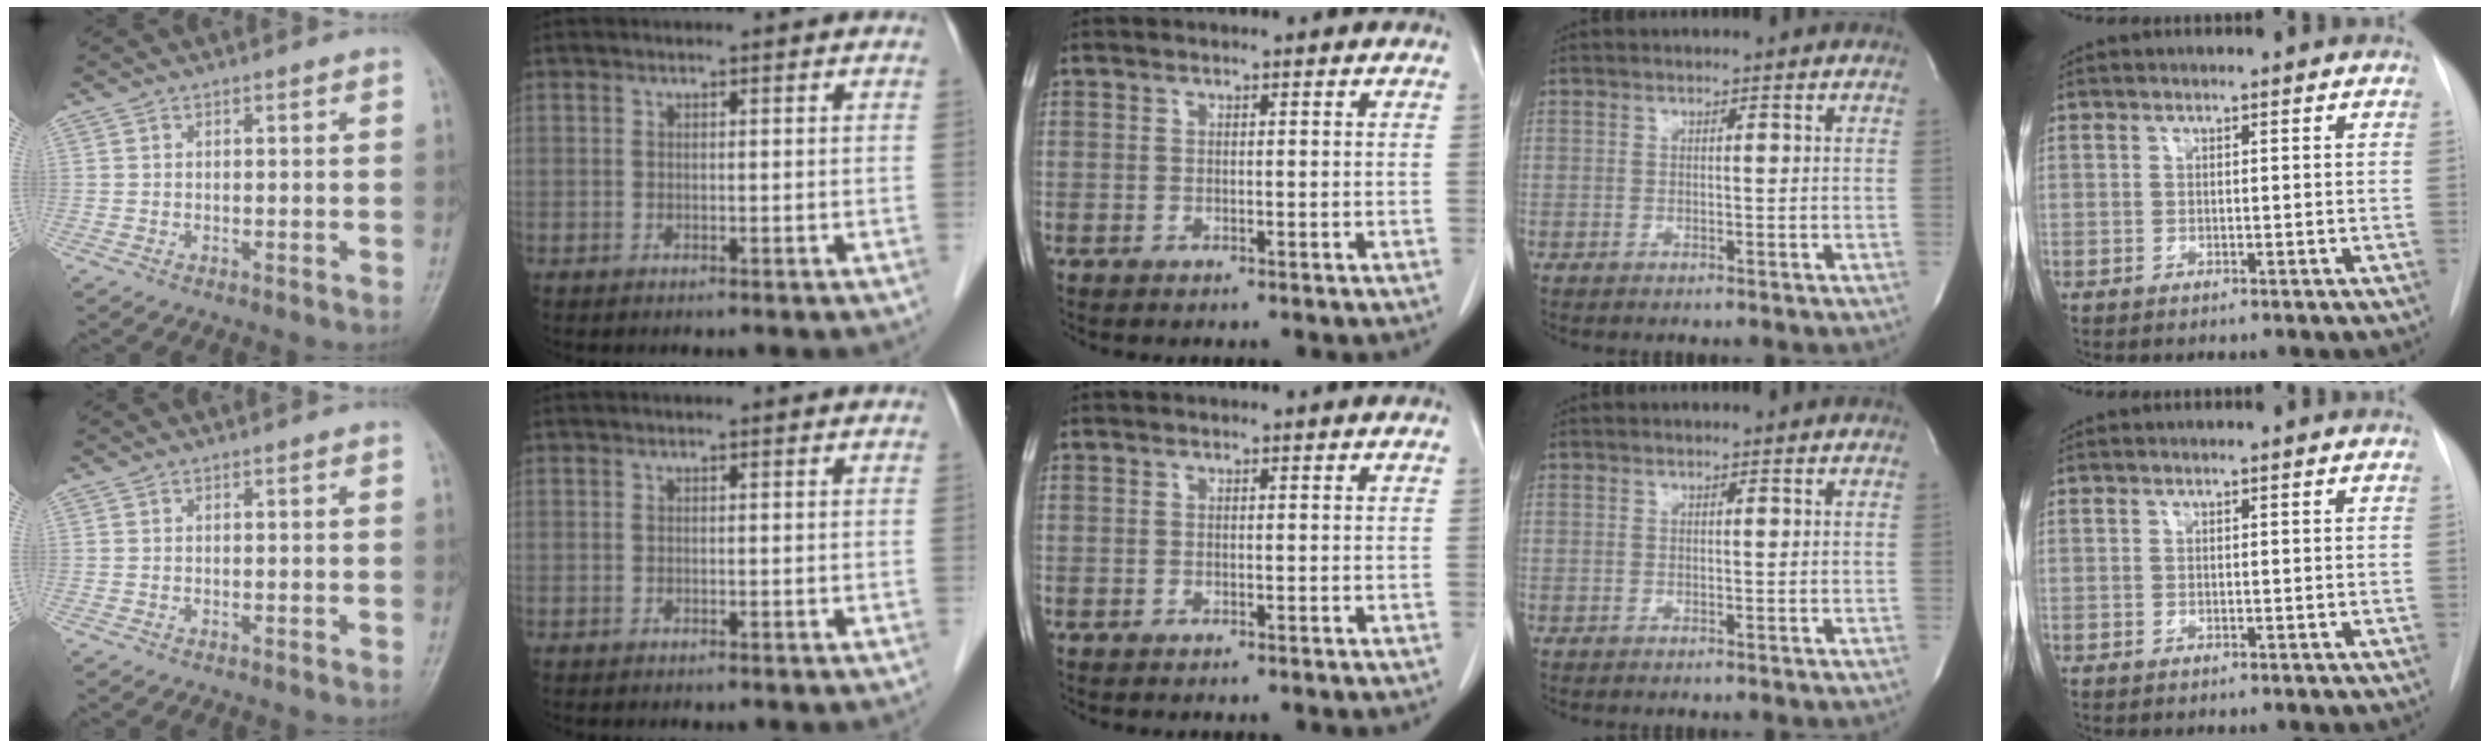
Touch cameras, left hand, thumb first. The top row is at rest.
{}